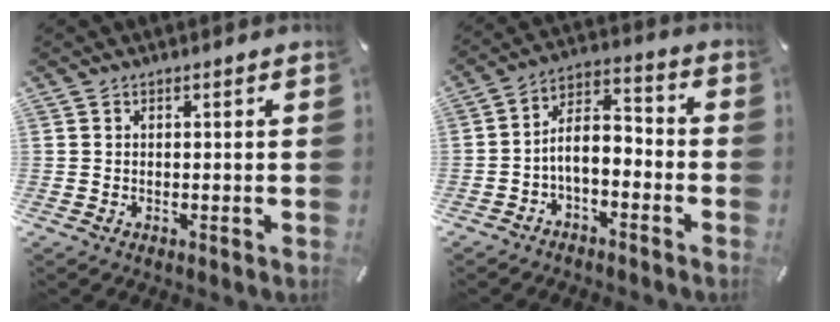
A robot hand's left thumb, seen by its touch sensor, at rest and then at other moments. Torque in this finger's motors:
{"motor_torque": [-0.17, 1.22, 0.53, -0.16, 0.10]}